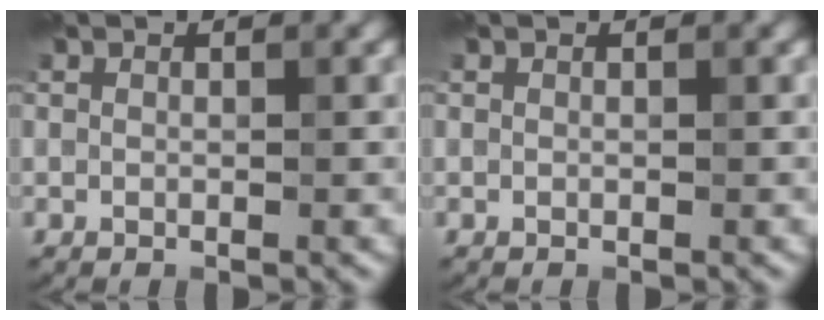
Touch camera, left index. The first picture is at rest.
{"total": 0.0}